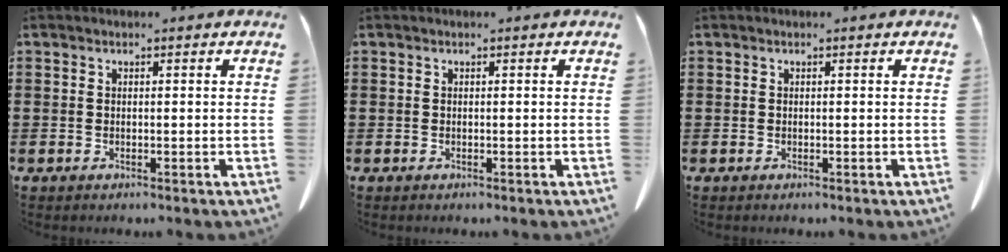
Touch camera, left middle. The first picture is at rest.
{"total": 0.0}
{"total": 0.0}